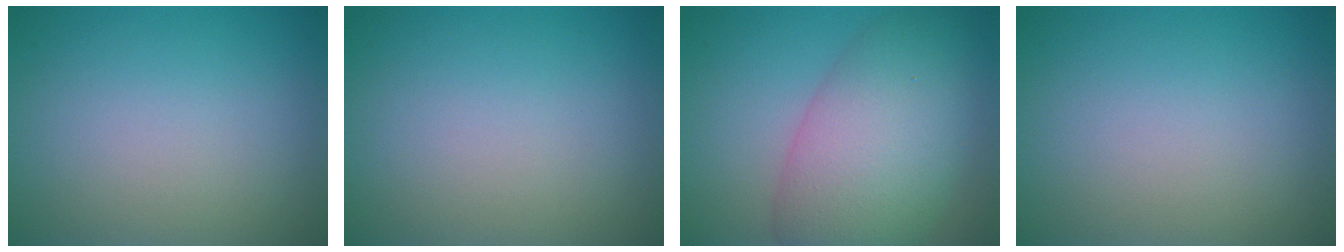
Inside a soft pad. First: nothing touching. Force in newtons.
{"total": 0.0}
{"total": 9.1, "press": 9.1, "slide": 0.1}
{"total": 0.0}